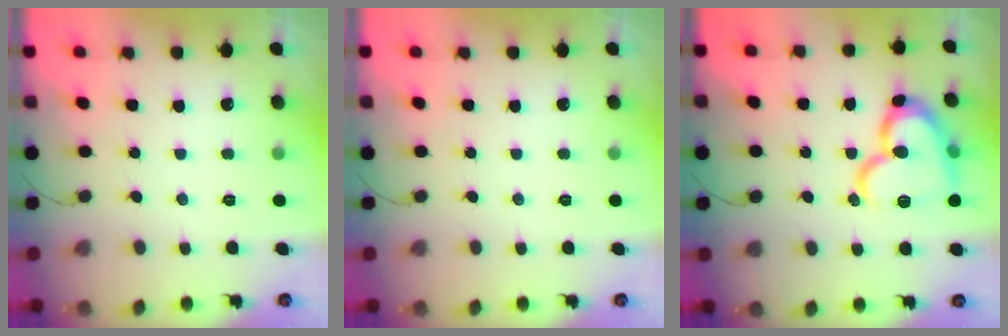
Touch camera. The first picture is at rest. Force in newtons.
{"total": 0.0}
{"total": 18.2, "press": 18.1, "slide": 2.1}